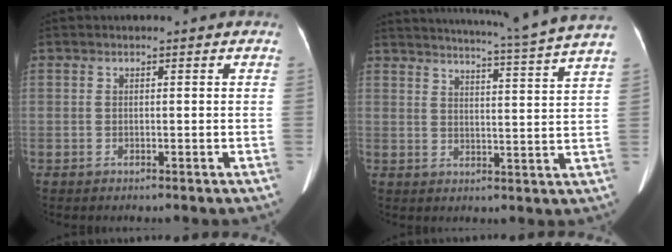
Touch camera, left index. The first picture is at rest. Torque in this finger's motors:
{"motor_torque": [0.68, -1.46, -0.07, 0.09]}